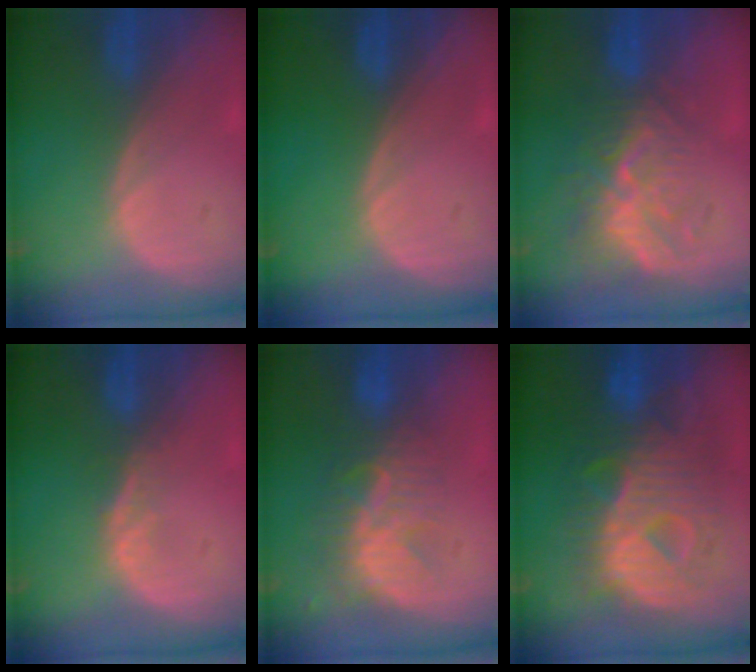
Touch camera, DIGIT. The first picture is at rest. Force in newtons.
{"total": 0.0}
{"total": 10.0, "press": 8.7, "slide": 5.1}
{"total": 1.4, "press": 1.4, "slide": 0.1}
{"total": 8.6, "press": 7.6, "slide": 4.1}
{"total": 12.7, "press": 12.7, "slide": 1.3}